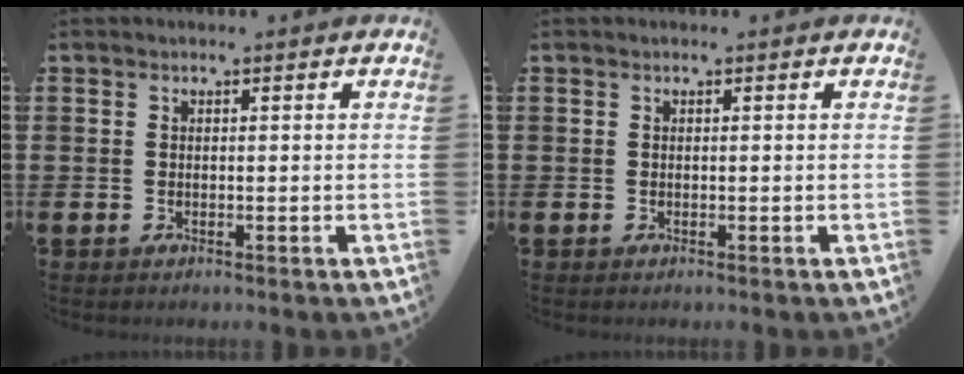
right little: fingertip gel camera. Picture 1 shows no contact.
{"total": 0.0}